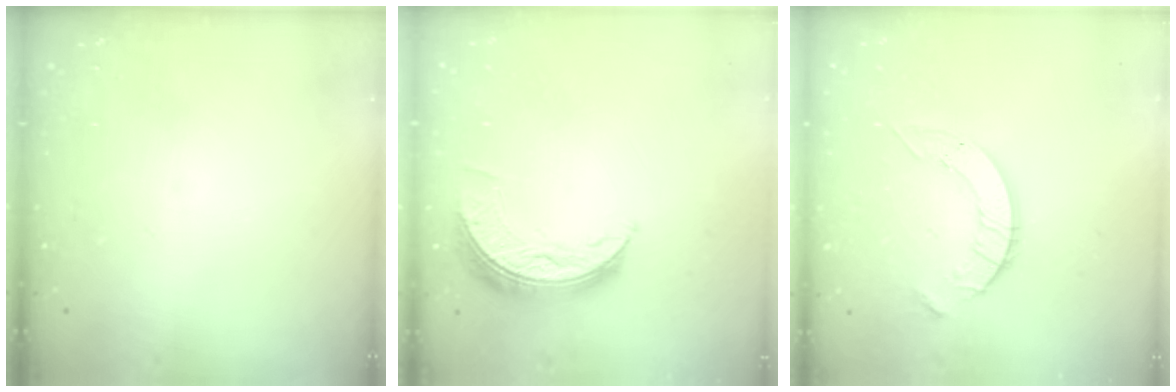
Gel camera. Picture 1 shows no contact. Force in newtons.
{"total": 7.9, "press": 7.9, "slide": 0.6}
{"total": 7.0, "press": 7.0, "slide": 0.4}